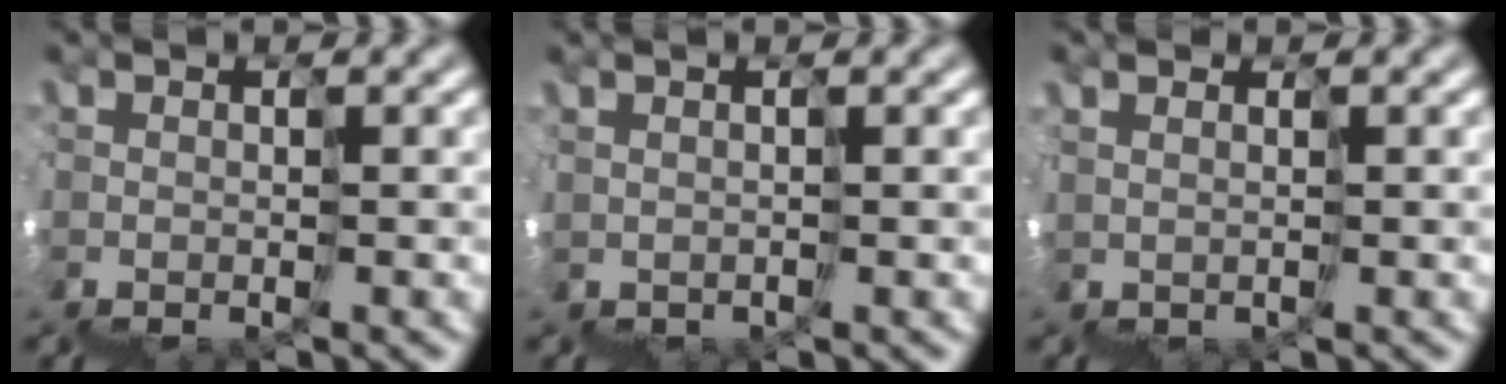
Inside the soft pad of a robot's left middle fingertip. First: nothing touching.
{"total": 2.4, "force": [1.2, -1.6, -1.4], "torque": [0.027, 0.017, 0.013]}
{"total": 3.3, "force": [1.8, -1.5, -2.4], "torque": [0.037, 0.025, 0.018]}